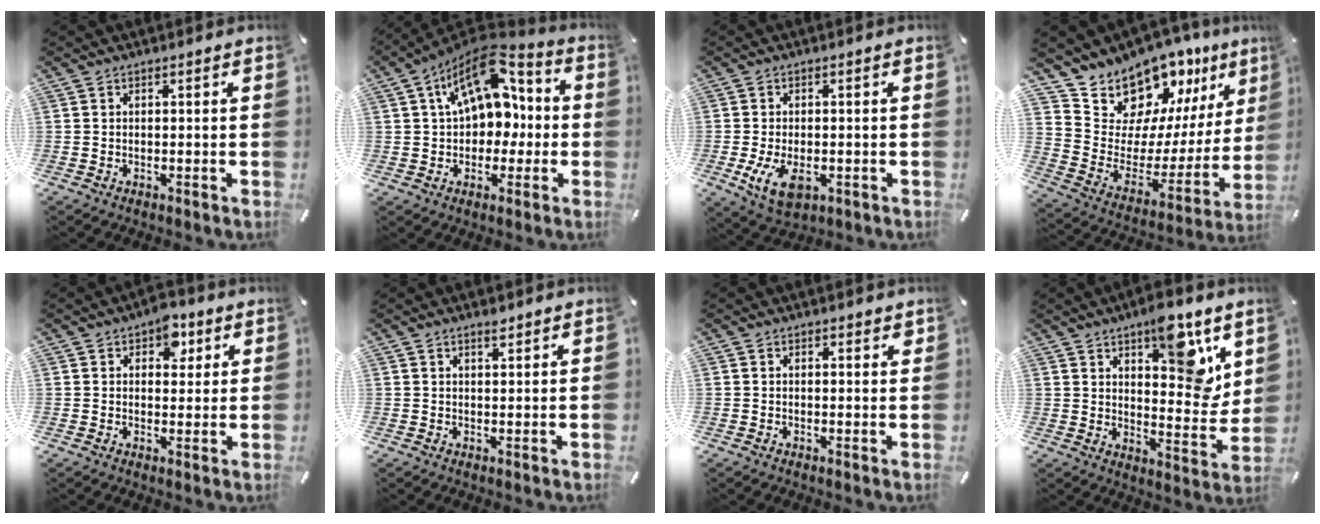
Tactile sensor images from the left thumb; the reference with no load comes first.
{"total": 15.2, "force": [5.2, 10.3, 9.9], "torque": [-0.161, -0.026, 0.097]}
{"total": 6.8, "force": [-1.7, 4.0, 5.2], "torque": [-0.116, -0.008, -0.033]}
{"total": 15.1, "force": [13.4, 6.8, 1.5], "torque": [-0.034, -0.147, 0.240]}
{"total": 6.2, "force": [3.2, 4.1, 3.4], "torque": [-0.028, -0.005, 0.050]}
{"total": 2.2, "force": [1.8, 0.6, 1.1], "torque": [-0.016, -0.005, 0.031]}
{"total": 1.4, "force": [1.1, 0.7, 0.5], "torque": [-0.002, -0.002, 0.019]}
{"total": 14.3, "force": [8.6, 6.3, 9.6], "torque": [-0.098, -0.067, 0.143]}